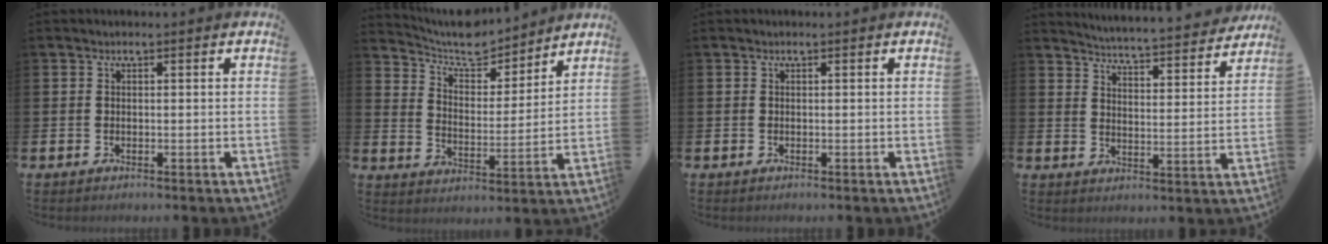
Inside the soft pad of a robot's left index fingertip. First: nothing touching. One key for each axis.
{"total": 8.3, "fx": 7.9, "fy": 2.3, "fz": 1.5, "tx": -0.058, "ty": -0.059, "tz": 0.140}
{"total": 0.0}
{"total": 5.2, "fx": 5.2, "fy": 0.0, "fz": 0.6, "tx": -0.031, "ty": -0.047, "tz": 0.086}